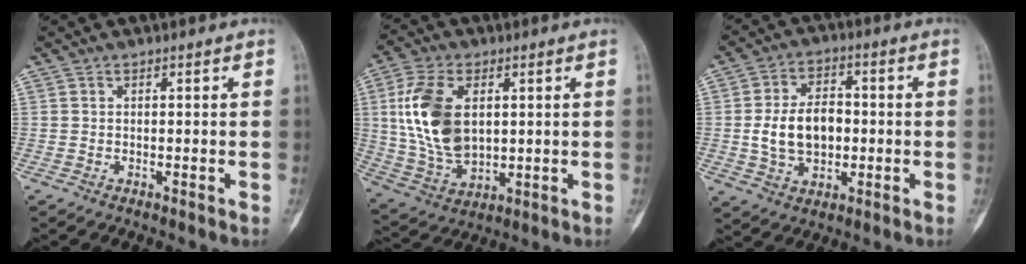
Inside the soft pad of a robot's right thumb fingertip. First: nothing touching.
{"total": 15.7, "force": [2.8, 9.4, 12.2], "torque": [-0.238, -0.009, 0.061]}
{"total": 10.7, "force": [-0.6, 7.2, 7.8], "torque": [-0.122, 0.014, -0.008]}